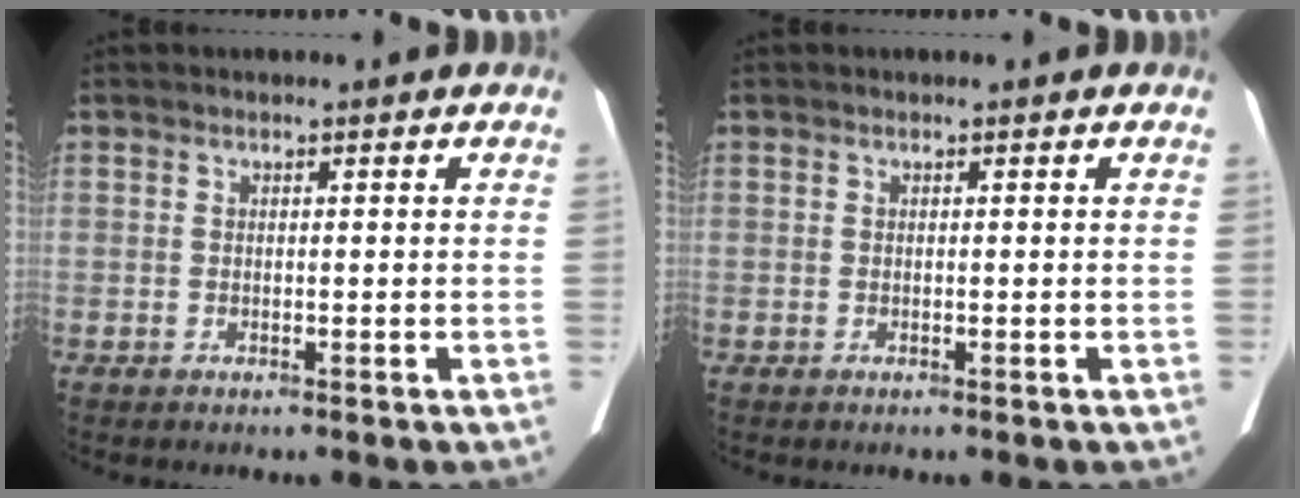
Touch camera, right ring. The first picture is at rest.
{"total": 0.0}